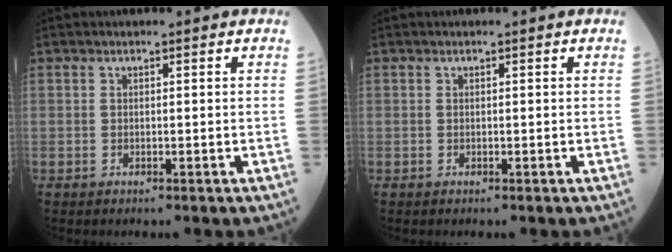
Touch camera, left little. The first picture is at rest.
{"total": 0.0}